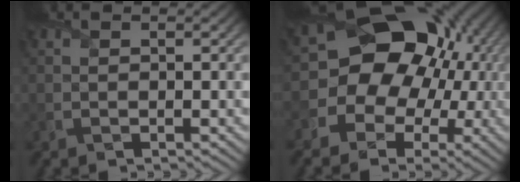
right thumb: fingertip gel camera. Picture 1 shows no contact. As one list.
[{"total": 16.0, "force": [0.7, 14.1, 7.7], "torque": [-0.144, 0.003, -0.008]}]